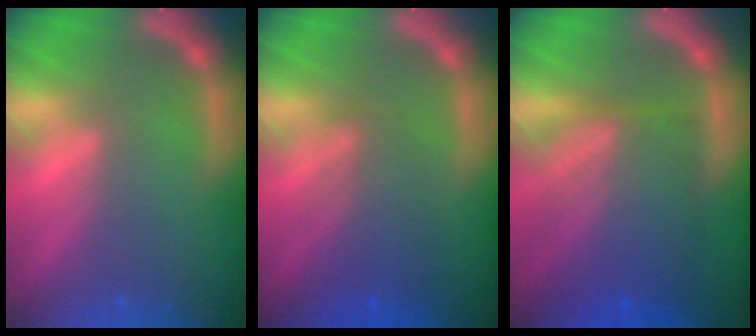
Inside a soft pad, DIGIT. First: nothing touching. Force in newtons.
{"total": 4.5}
{"total": 9.1}